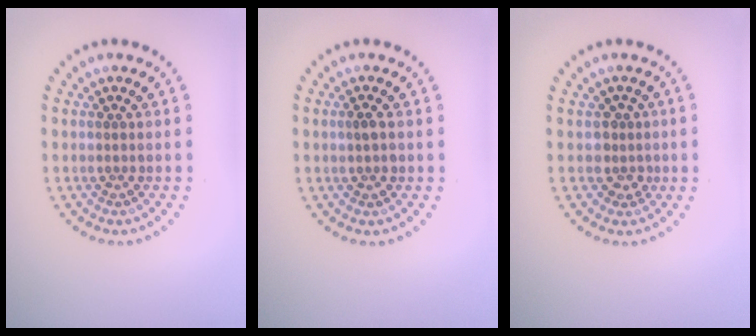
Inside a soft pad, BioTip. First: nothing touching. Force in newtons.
{"total": 1.1, "press": 1.1, "slide": 0.1}
{"total": 1.8, "press": 1.3, "slide": 1.2}